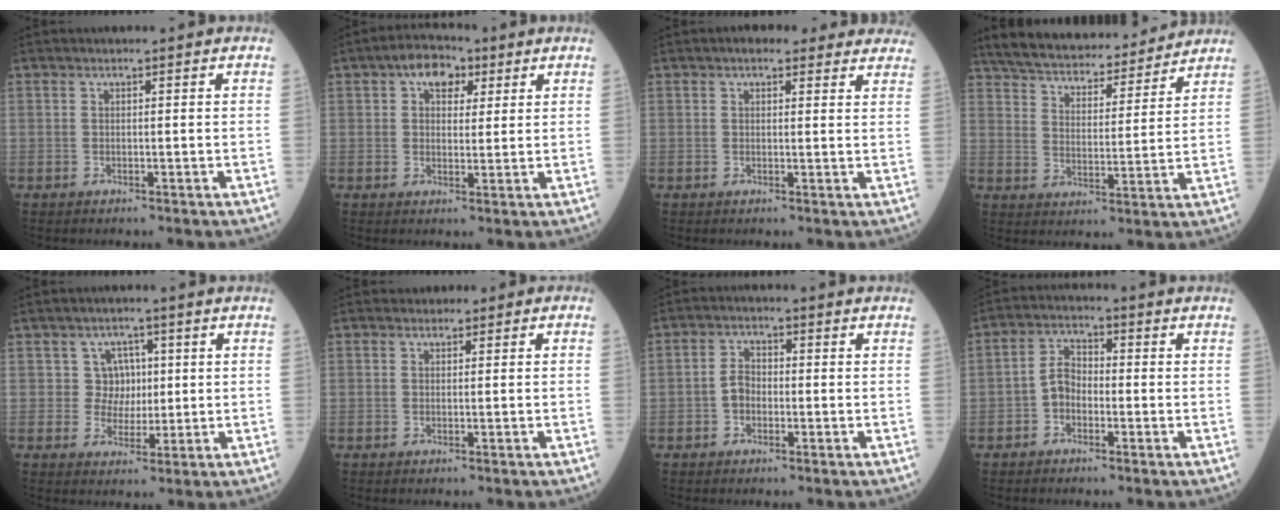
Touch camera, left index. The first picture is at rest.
{"total": 5.4, "force": [2.6, 3.3, 3.4], "torque": [-0.055, 0.024, 0.038]}
{"total": 8.0, "force": [6.8, 2.9, 3.1], "torque": [-0.019, 0.017, 0.070]}
{"total": 20.7, "force": [18.6, 4.8, 7.7], "torque": [-0.133, 0.023, 0.273]}
{"total": 4.4, "force": [0.8, 4.3, 0.5], "torque": [-0.001, 0.008, 0.012]}
{"total": 0.9, "force": [0.3, 0.8, 0.2], "torque": [0.002, 0.002, -0.001]}
{"total": 3.0, "force": [-0.8, 2.1, 2.0], "torque": [-0.039, 0.011, -0.020]}
{"total": 3.9, "force": [-1.2, 2.5, 2.7], "torque": [-0.052, 0.011, -0.032]}